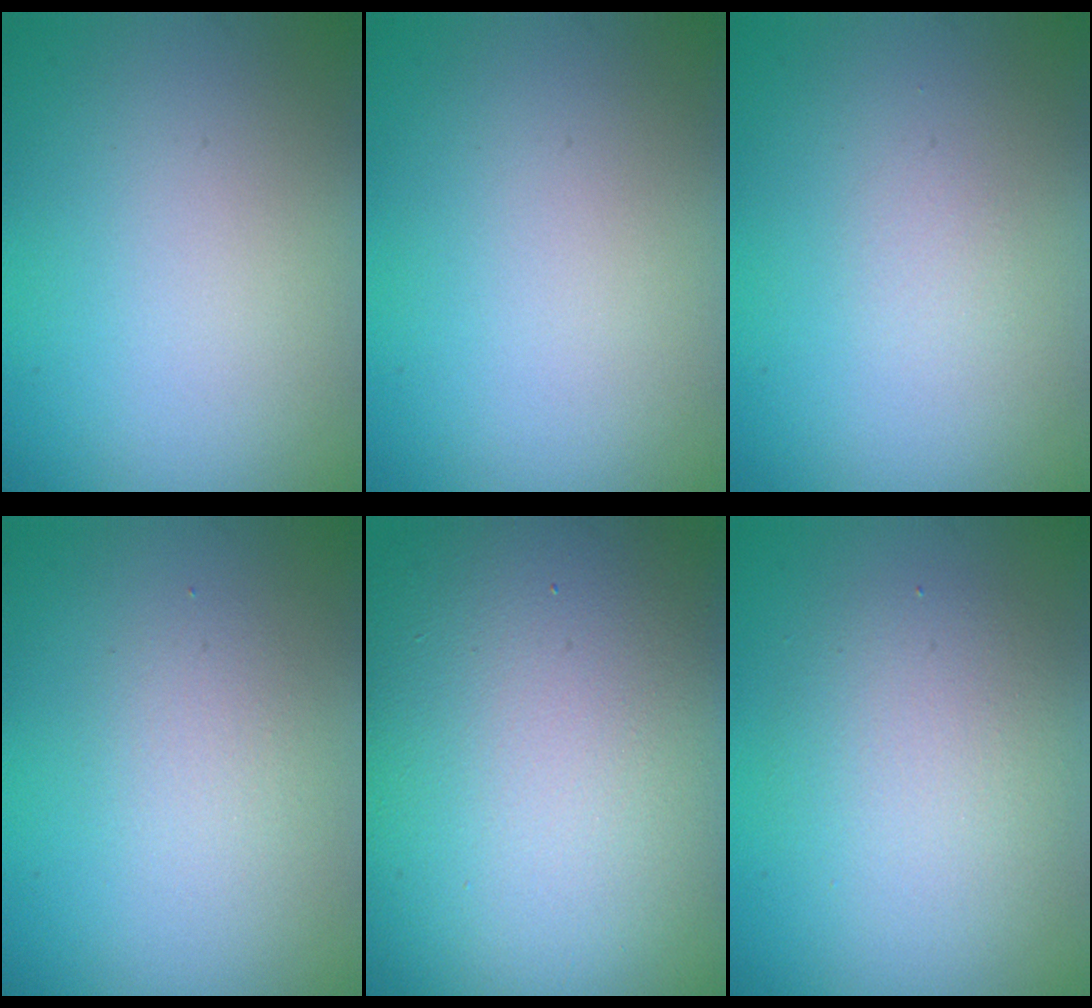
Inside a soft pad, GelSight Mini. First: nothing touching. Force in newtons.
{"total": 0.0}
{"total": 0.6, "press": 0.6, "slide": 0.0}
{"total": 1.8, "press": 1.8, "slide": 0.1}
{"total": 19.0, "press": 19.0, "slide": 1.0}
{"total": 3.8, "press": 3.8, "slide": 0.3}